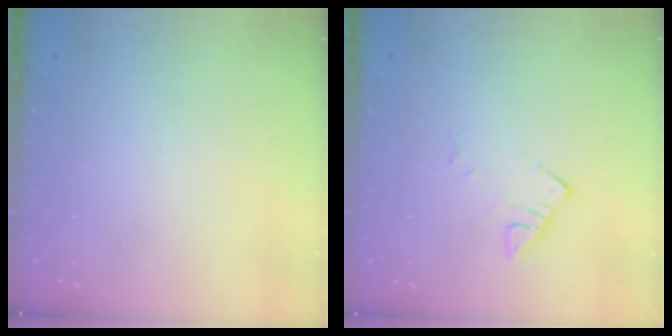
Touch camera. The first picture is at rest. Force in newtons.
{"total": 2.7, "press": 2.7, "slide": 0.2}